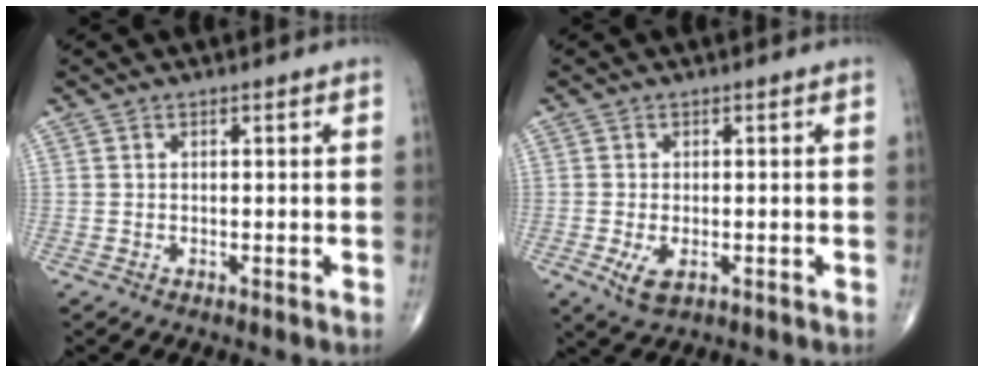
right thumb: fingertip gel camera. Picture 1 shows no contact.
{"total": 4.0, "force": [-1.2, 2.1, 3.2], "torque": [-0.060, -0.009, -0.017]}